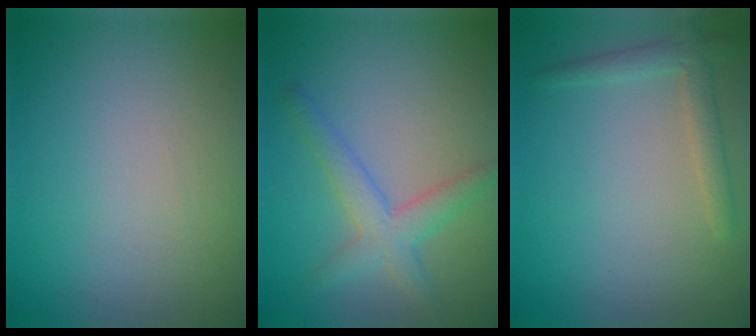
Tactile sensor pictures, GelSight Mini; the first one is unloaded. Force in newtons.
{"total": 3.2, "press": 3.2, "slide": 0.1}
{"total": 2.0, "press": 2.0, "slide": 0.3}